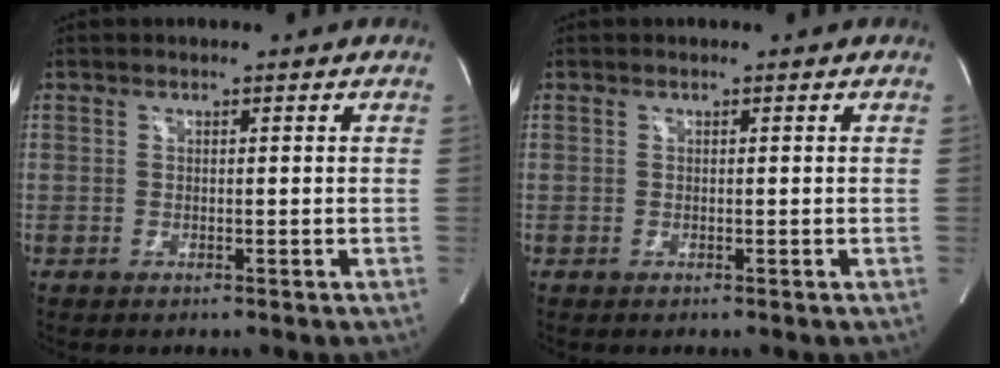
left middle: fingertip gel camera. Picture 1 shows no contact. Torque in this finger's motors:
{"motor_torque": [0.00, 0.00, 0.05, 0.01]}